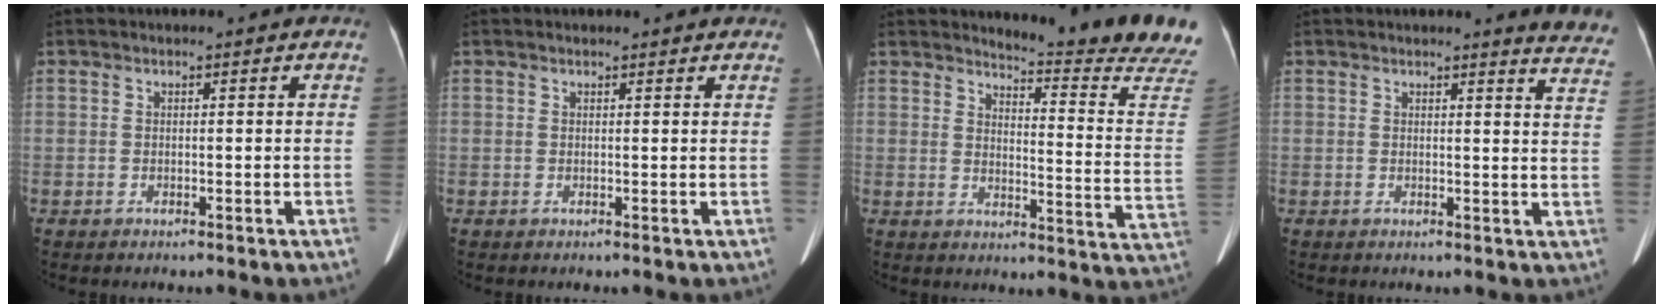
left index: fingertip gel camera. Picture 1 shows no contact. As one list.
[{"total": 2.4, "force": [2.3, 0.4, 0.6], "torque": [-0.013, 0.011, 0.022]}, {"total": 16.7, "force": [16.1, -1.6, 4.2], "torque": [-0.060, -0.147, 0.174]}, {"total": 7.3, "force": [7.2, 0.1, 1.5], "torque": [0.002, -0.057, 0.045]}]